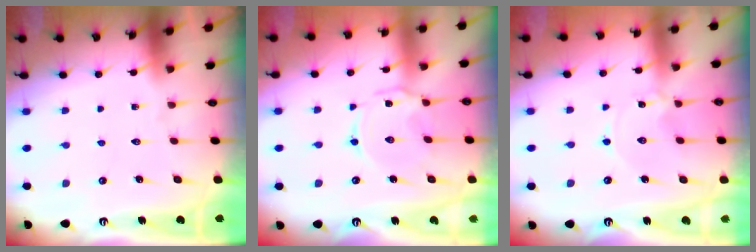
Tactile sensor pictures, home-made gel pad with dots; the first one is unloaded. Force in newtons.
{"total": 2.4, "press": 2.4, "slide": 0.4}
{"total": 0.0}